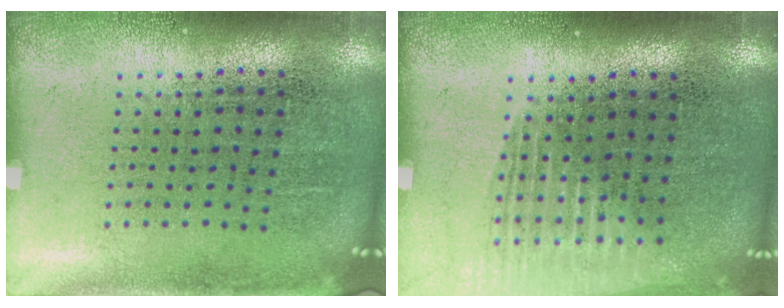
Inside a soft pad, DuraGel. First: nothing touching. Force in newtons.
{"total": 1.2, "press": 1.1, "slide": 0.4}